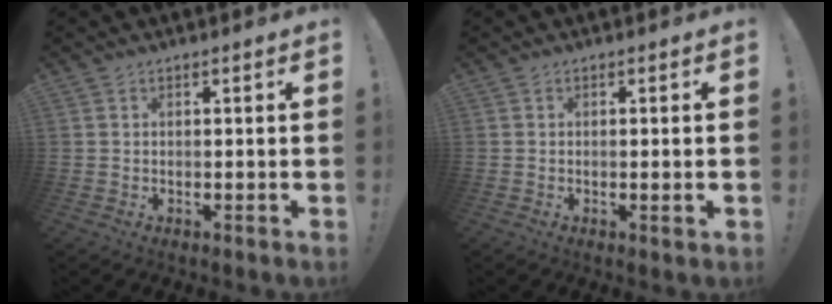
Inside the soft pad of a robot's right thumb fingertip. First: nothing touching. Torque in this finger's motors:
{"motor_torque": [0.21, 0.15, -0.05, -0.16, 0.01]}